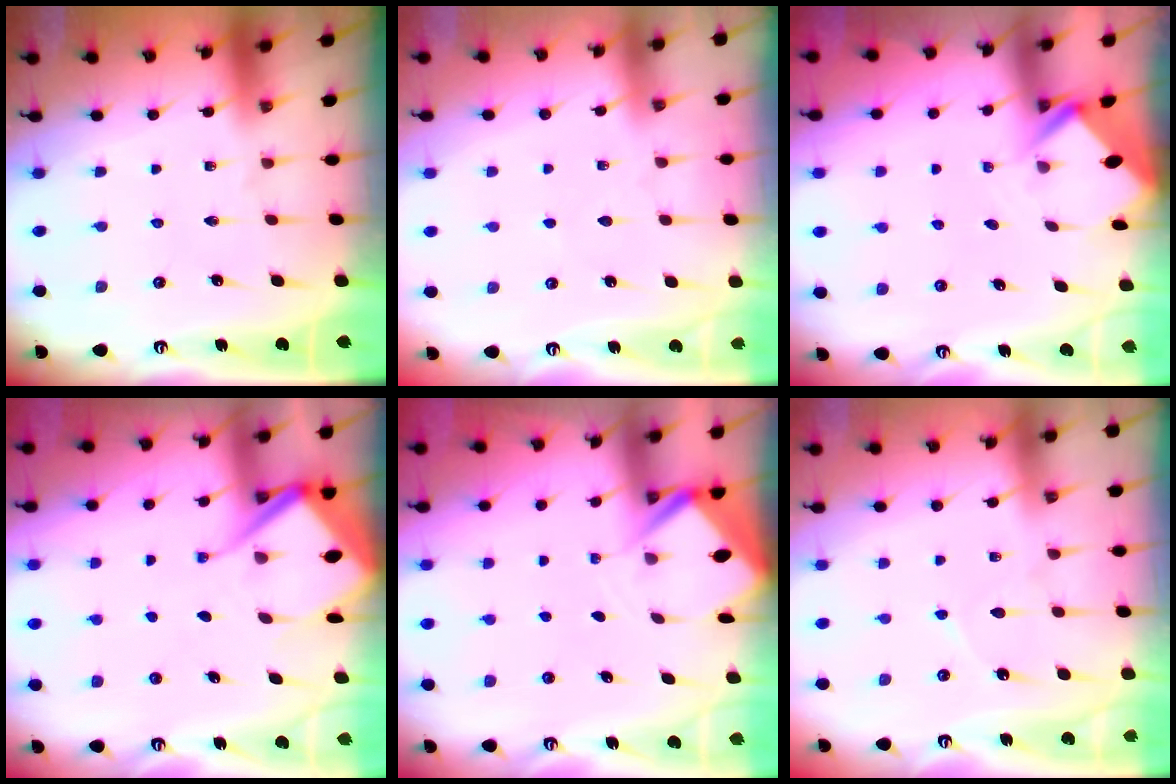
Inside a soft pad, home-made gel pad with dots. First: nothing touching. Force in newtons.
{"total": 3.3, "press": 3.2, "slide": 0.3}
{"total": 2.0, "press": 2.0, "slide": 0.2}
{"total": 8.9, "press": 8.8, "slide": 0.7}
{"total": 5.1, "press": 5.1, "slide": 0.0}
{"total": 7.1, "press": 7.0, "slide": 0.8}